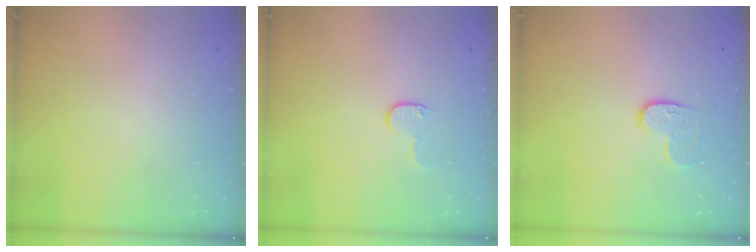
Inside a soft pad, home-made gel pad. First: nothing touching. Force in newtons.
{"total": 4.5, "press": 4.5, "slide": 0.5}
{"total": 6.8, "press": 6.8, "slide": 0.1}